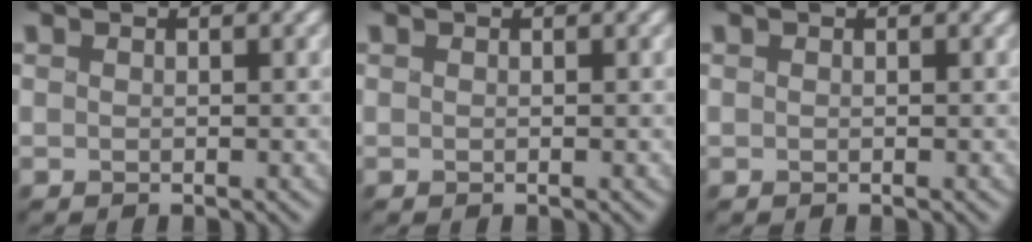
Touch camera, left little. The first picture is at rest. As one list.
[{"total": 0.0}, {"total": 0.0}]